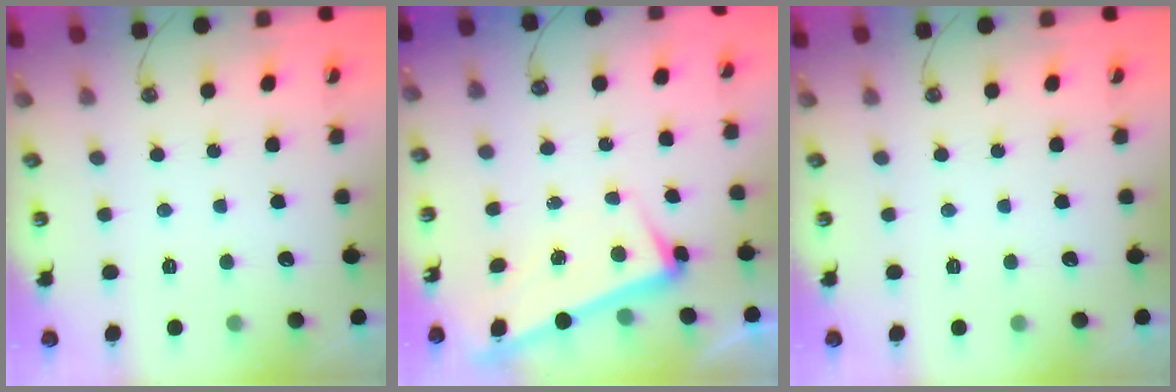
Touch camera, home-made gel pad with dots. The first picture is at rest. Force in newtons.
{"total": 3.3, "press": 3.1, "slide": 1.2}
{"total": 0.0}